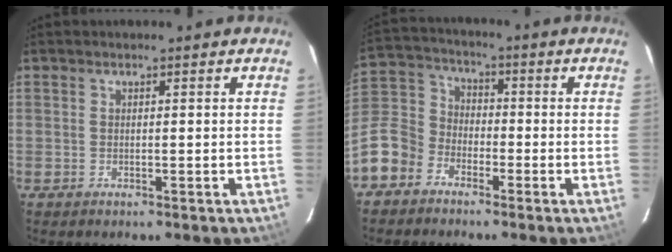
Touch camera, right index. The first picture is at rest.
{"total": 11.6, "force": [-6.5, 8.8, 3.8], "torque": [-0.102, 0.039, -0.135]}